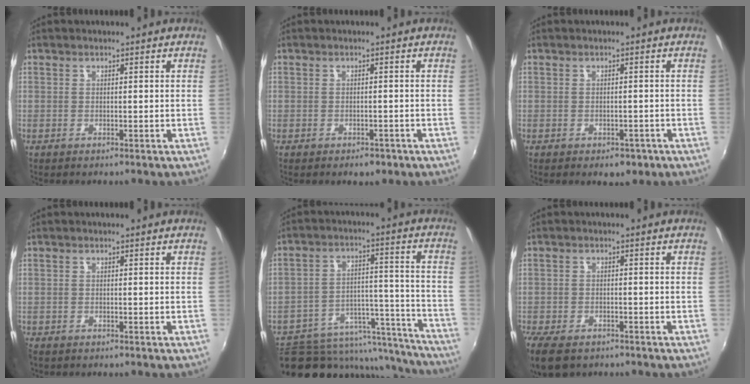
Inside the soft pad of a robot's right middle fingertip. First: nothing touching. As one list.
[{"total": 3.0, "force": [-2.0, 1.7, 1.4], "torque": [-0.028, -0.010, -0.025]}, {"total": 4.1, "force": [-2.4, 2.5, 2.1], "torque": [-0.039, -0.014, -0.027]}, {"total": 0.8, "force": [-0.7, 0.4, 0.1], "torque": [-0.006, -0.003, -0.015]}, {"total": 20.6, "force": [-16.2, 10.4, 7.4], "torque": [-0.131, 0.044, -0.192]}, {"total": 7.8, "force": [-5.7, 3.7, 3.9], "torque": [-0.107, -0.031, -0.107]}]